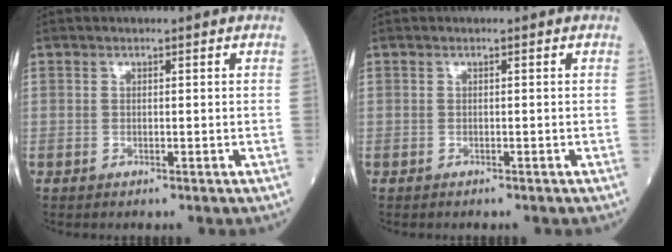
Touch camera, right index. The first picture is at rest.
{"total": 0.5, "force": [-0.5, 0.1, 0.2], "torque": [-0.002, -0.001, -0.008]}